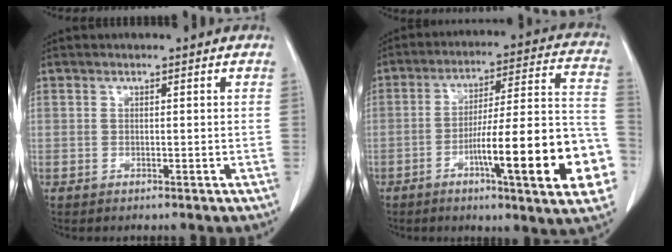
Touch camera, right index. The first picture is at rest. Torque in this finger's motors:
{"motor_torque": [1.83, -0.31, 0.67, 0.13]}